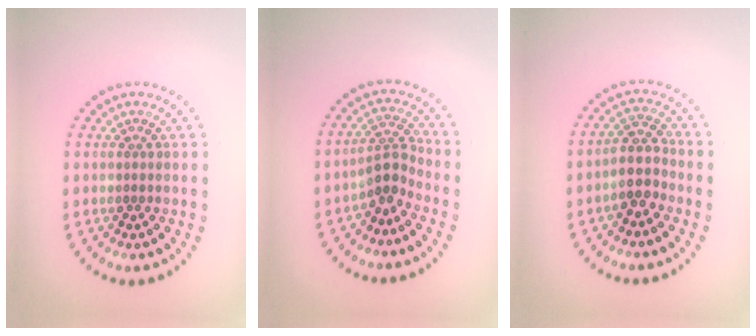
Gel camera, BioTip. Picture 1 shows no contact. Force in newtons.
{"total": 2.5, "press": 1.7, "slide": 1.8}
{"total": 2.8, "press": 2.5, "slide": 1.2}